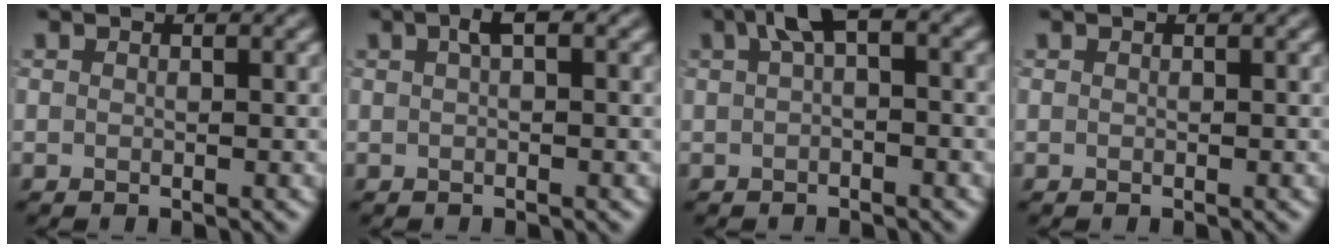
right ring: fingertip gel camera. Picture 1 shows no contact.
{"total": 1.4, "force": [0.5, 0.3, 1.2], "torque": [-0.023, 0.009, 0.007]}
{"total": 3.0, "force": [0.8, 1.0, 2.7], "torque": [-0.041, 0.017, 0.004]}
{"total": 0.0}